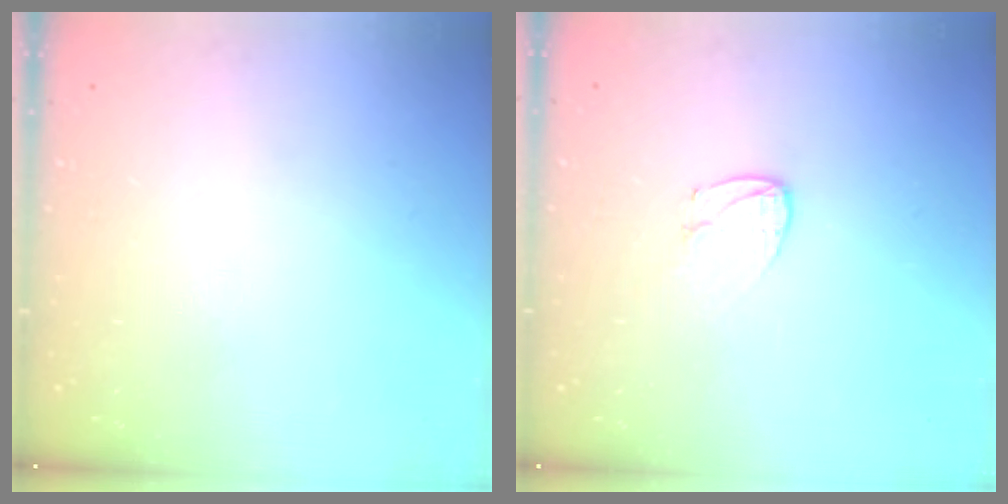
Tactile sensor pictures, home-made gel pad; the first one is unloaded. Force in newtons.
{"total": 3.7, "press": 3.6, "slide": 0.3}